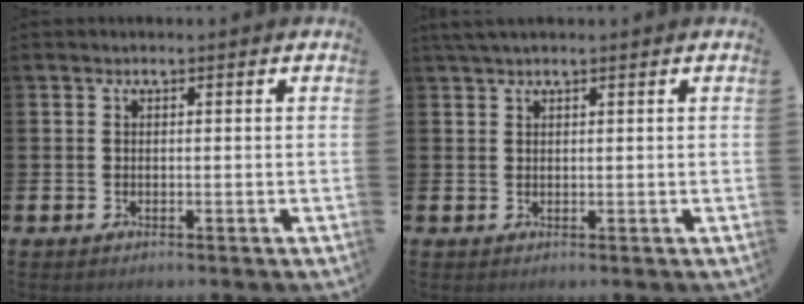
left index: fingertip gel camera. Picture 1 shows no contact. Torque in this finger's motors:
{"motor_torque": [0.33, -0.41, 0.42, 0.14]}